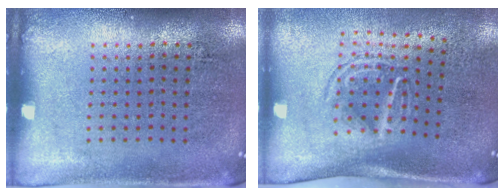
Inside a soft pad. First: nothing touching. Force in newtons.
{"total": 1.7, "press": 1.1, "slide": 1.2}